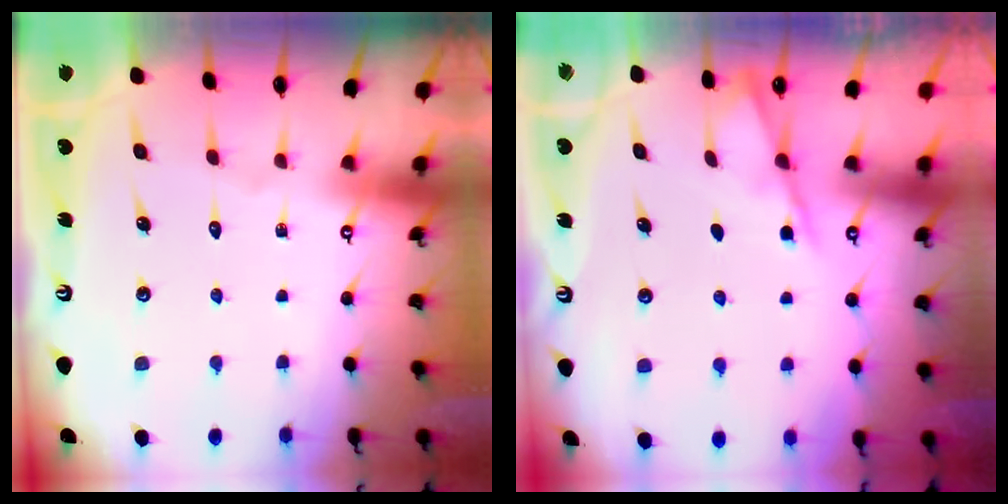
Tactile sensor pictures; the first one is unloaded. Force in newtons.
{"total": 4.6, "press": 4.6, "slide": 0.5}